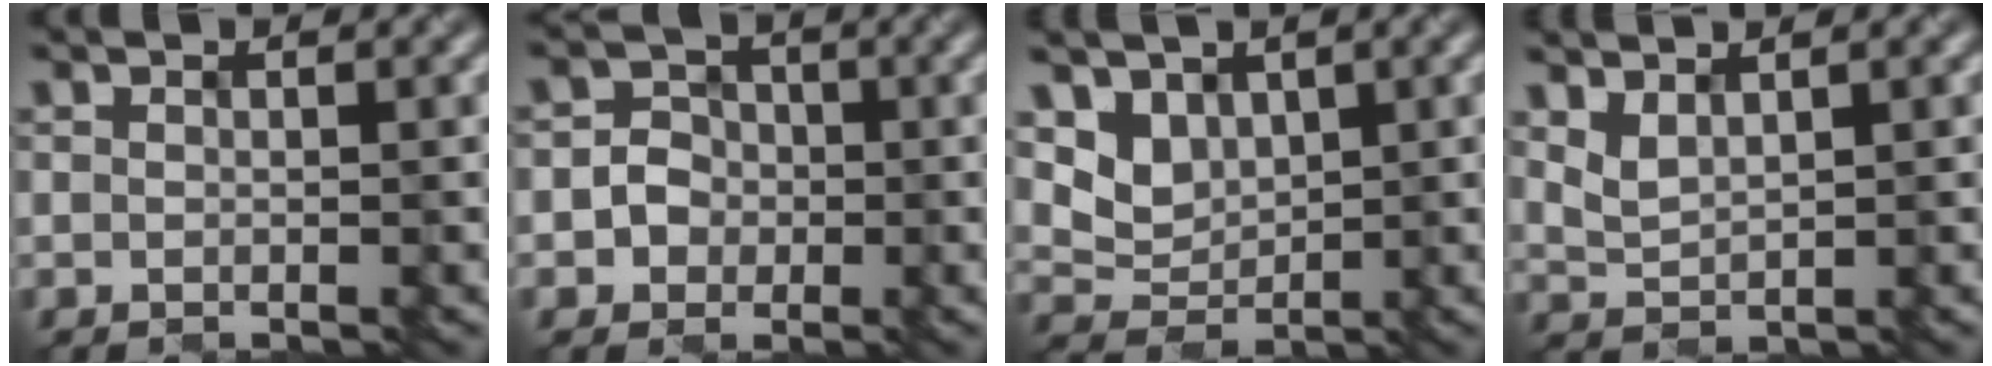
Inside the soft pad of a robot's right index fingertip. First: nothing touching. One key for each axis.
{"total": 2.7, "fx": -0.8, "fy": 2.5, "fz": 0.6, "tx": -0.003, "ty": 0.004, "tz": -0.023}
{"total": 3.3, "fx": 1.8, "fy": 2.5, "fz": 1.4, "tx": -0.037, "ty": -0.004, "tz": 0.032}
{"total": 1.6, "fx": 1.2, "fy": 0.5, "fz": 0.9, "tx": -0.026, "ty": -0.003, "tz": 0.030}